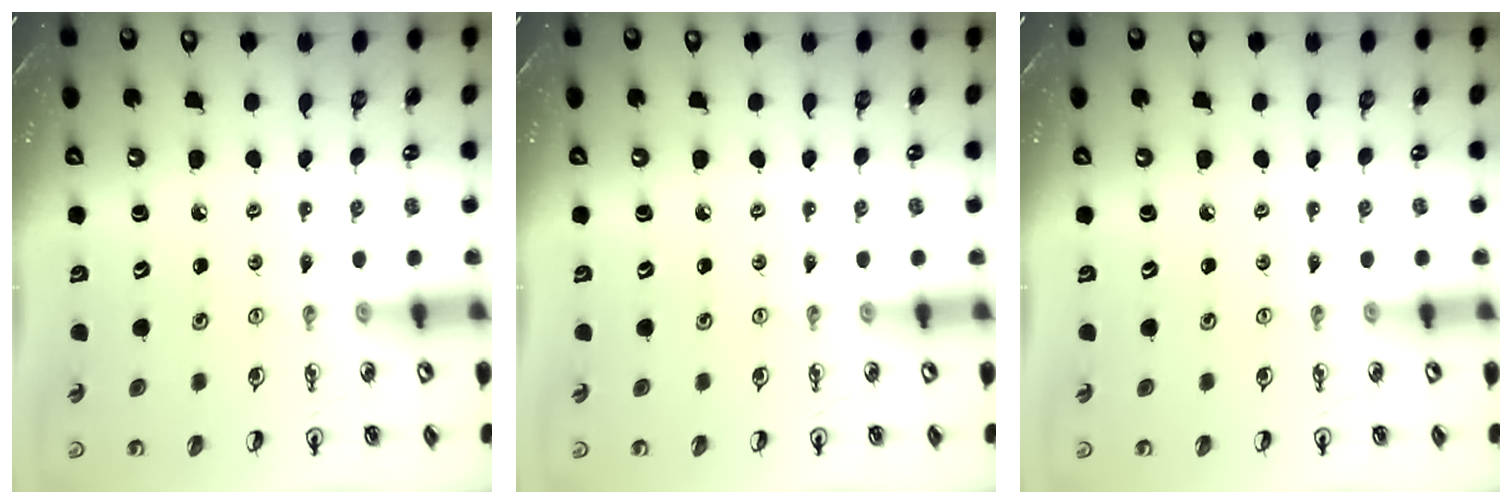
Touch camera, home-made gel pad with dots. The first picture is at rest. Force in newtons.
{"total": 0.0}
{"total": 0.0}